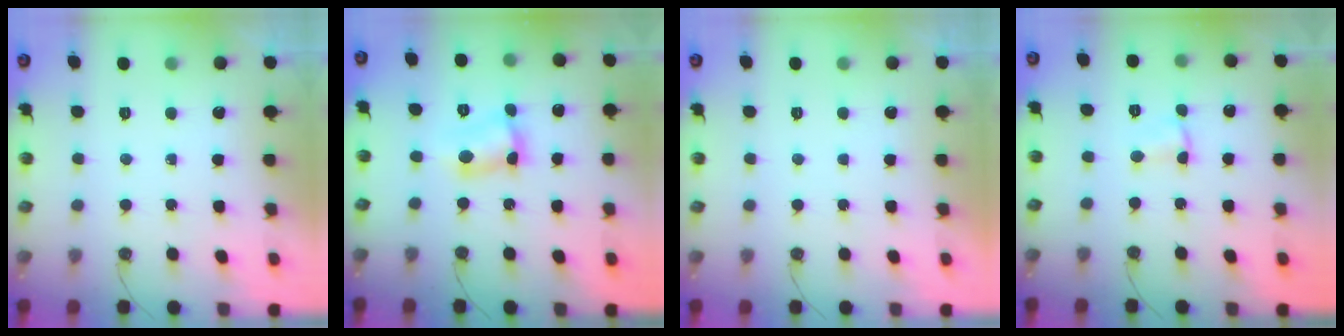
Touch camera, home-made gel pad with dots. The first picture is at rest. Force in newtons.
{"total": 7.1, "press": 7.0, "slide": 0.4}
{"total": 0.0}
{"total": 3.7, "press": 1.4, "slide": 3.4}